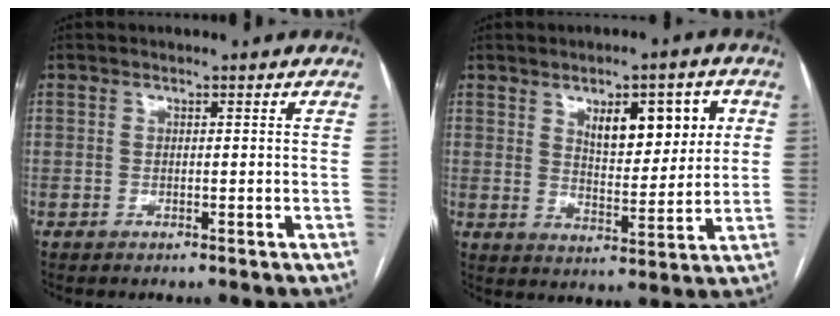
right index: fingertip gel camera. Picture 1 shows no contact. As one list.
[{"total": 9.6, "force": [3.8, 3.8, 8.0], "torque": [-0.113, 0.004, 0.063]}]